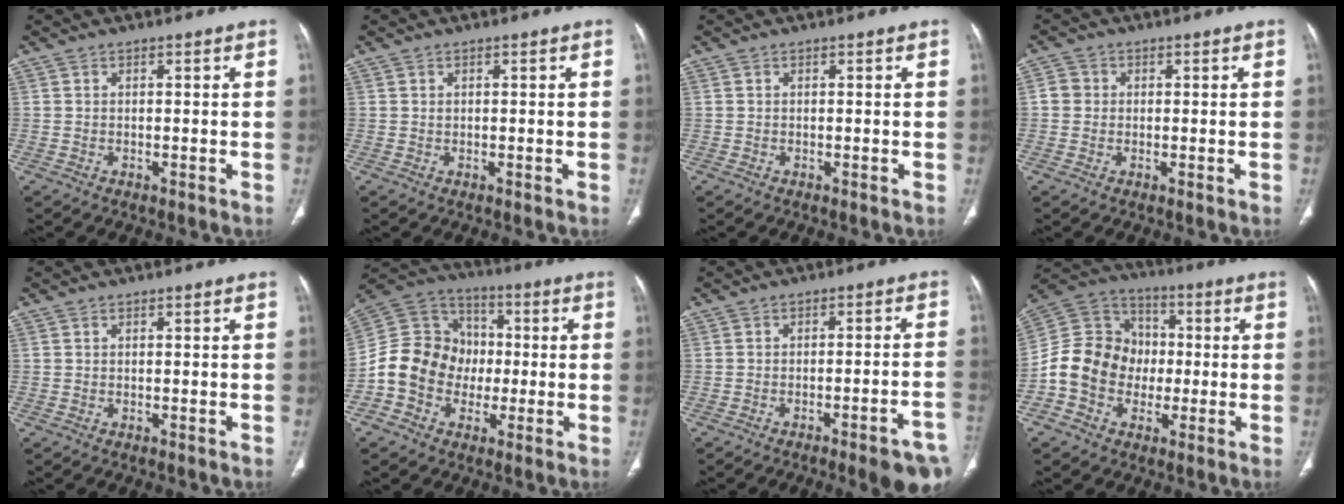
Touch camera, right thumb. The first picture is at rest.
{"total": 0.0}
{"total": 0.0}
{"total": 2.6, "force": [0.1, 2.5, 0.9], "torque": [-0.002, 0.006, -0.002]}
{"total": 0.0}
{"total": 14.7, "force": [-2.6, 13.0, 6.3], "torque": [-0.089, 0.045, -0.051]}
{"total": 11.6, "force": [-7.0, 1.7, 9.1], "torque": [-0.083, 0.041, -0.089]}
{"total": 14.4, "force": [-2.5, 12.7, 6.4], "torque": [-0.092, 0.040, -0.050]}